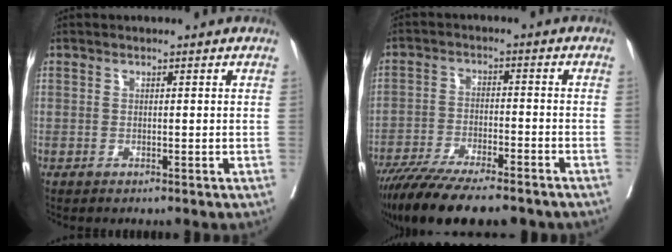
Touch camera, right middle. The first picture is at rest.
{"total": 16.3, "force": [-13.3, 2.9, 8.8], "torque": [-0.147, -0.026, -0.211]}